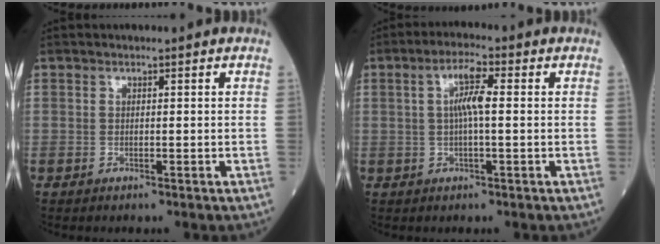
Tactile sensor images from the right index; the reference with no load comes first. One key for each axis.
{"total": 5.1, "fx": 0.8, "fy": 0.4, "fz": 5.0, "tx": -0.095, "ty": 0.009, "tz": 0.012}